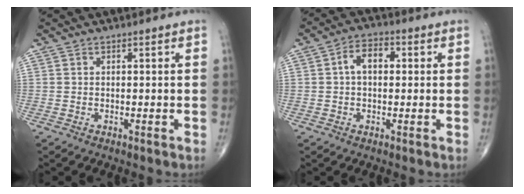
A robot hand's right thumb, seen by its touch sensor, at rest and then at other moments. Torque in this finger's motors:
{"motor_torque": [0.85, 1.17, 0.86, 0.11, -0.05]}